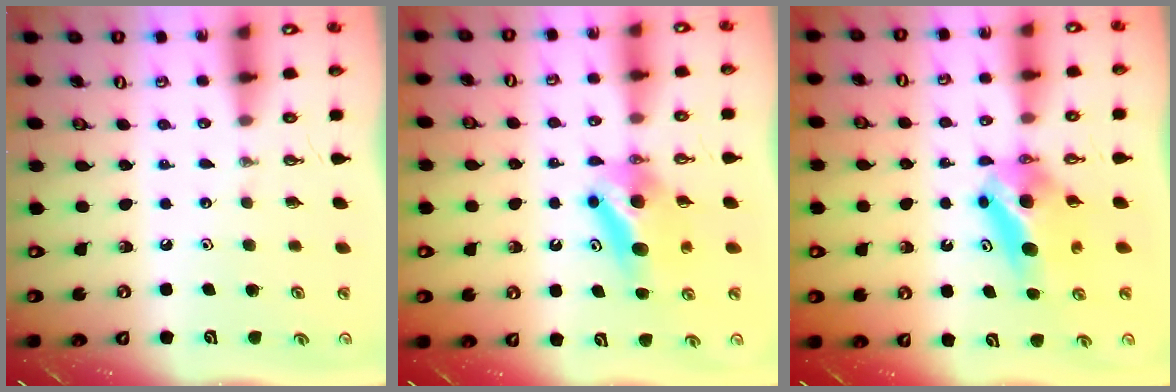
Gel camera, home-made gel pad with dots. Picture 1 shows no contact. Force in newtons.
{"total": 8.3, "press": 5.9, "slide": 5.8}
{"total": 6.7, "press": 6.3, "slide": 2.4}